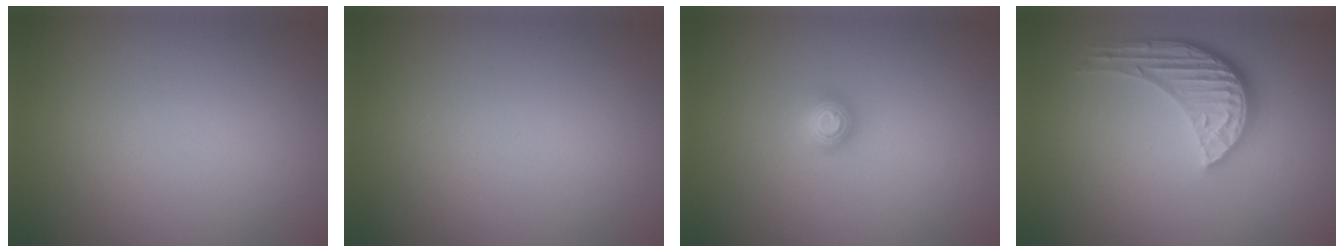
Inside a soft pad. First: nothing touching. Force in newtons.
{"total": 0.0}
{"total": 1.2, "press": 1.2, "slide": 0.3}
{"total": 5.1, "press": 3.8, "slide": 3.4}